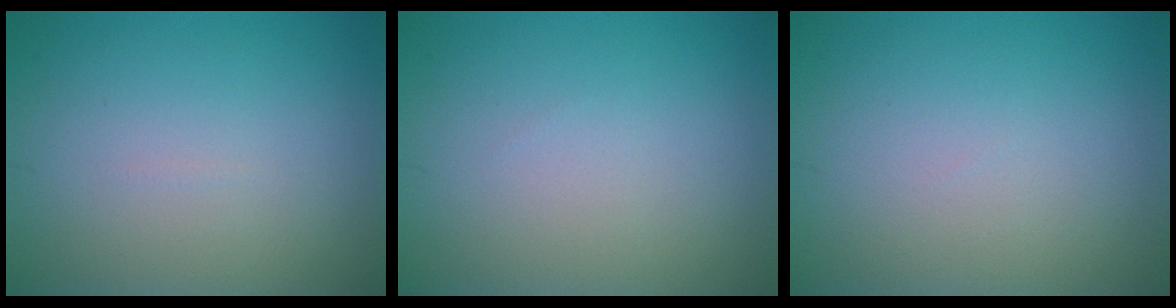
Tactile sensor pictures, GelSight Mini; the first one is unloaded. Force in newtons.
{"total": 0.0}
{"total": 0.0}